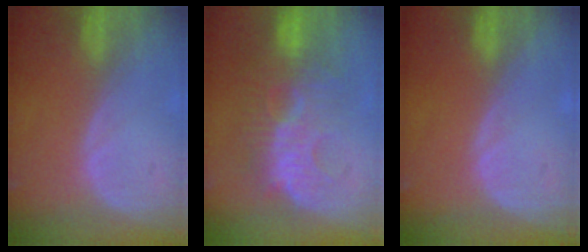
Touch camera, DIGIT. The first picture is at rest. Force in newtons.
{"total": 10.0, "press": 9.6, "slide": 2.7}
{"total": 0.0}